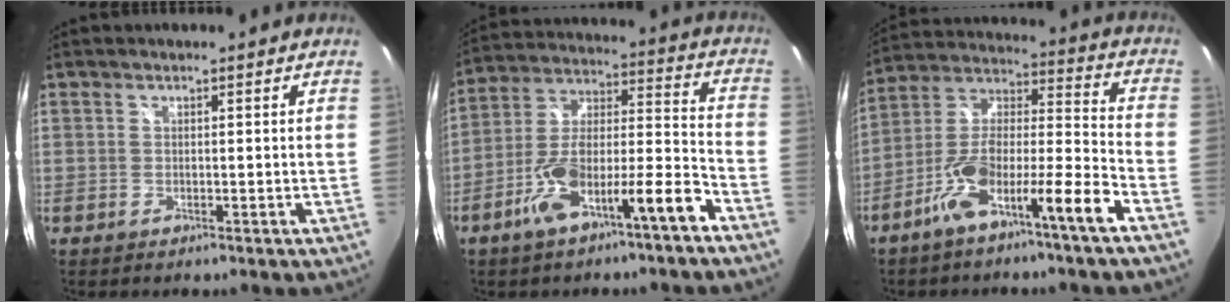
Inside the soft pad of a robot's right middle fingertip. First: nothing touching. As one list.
[{"total": 14.8, "force": [-9.0, 2.7, 11.4], "torque": [-0.200, 0.007, -0.152]}, {"total": 14.0, "force": [-8.5, 0.8, 11.1], "torque": [-0.197, 0.005, -0.152]}]